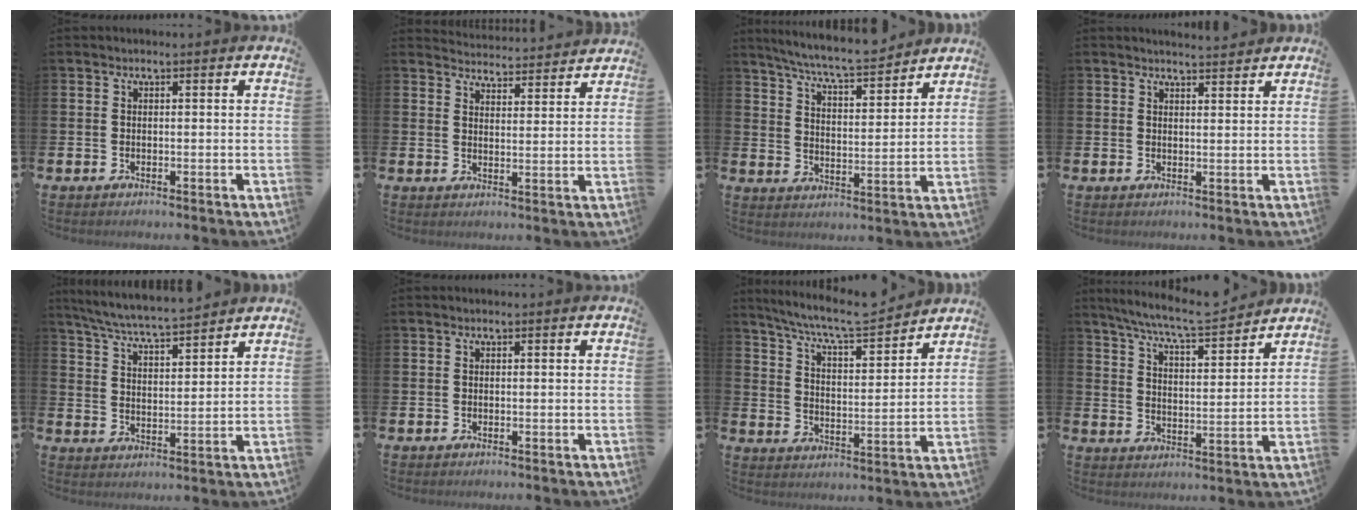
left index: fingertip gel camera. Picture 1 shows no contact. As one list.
[{"total": 4.4, "force": [4.4, 0.3, -0.2], "torque": [-0.010, -0.035, 0.079]}, {"total": 7.4, "force": [7.1, 0.0, 2.2], "torque": [-0.071, -0.044, 0.125]}, {"total": 2.7, "force": [2.7, 0.0, 0.0], "torque": [0.004, -0.018, 0.047]}, {"total": 6.5, "force": [6.3, 0.0, 1.7], "torque": [-0.058, -0.039, 0.111]}, {"total": 0.0}, {"total": 8.3, "force": [7.7, 0.8, 2.9], "torque": [-0.088, -0.047, 0.134]}, {"total": 7.9, "force": [7.4, 0.3, 2.8], "torque": [-0.083, -0.043, 0.131]}]